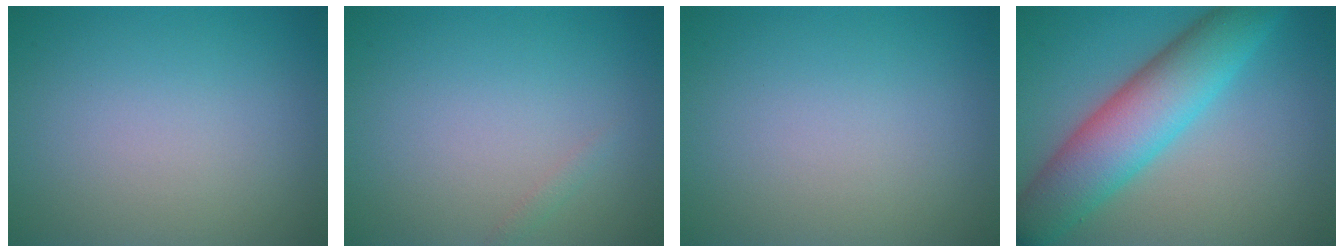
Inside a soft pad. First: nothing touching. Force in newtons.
{"total": 0.6, "press": 0.6, "slide": 0.0}
{"total": 0.0}
{"total": 8.3, "press": 8.3, "slide": 0.3}